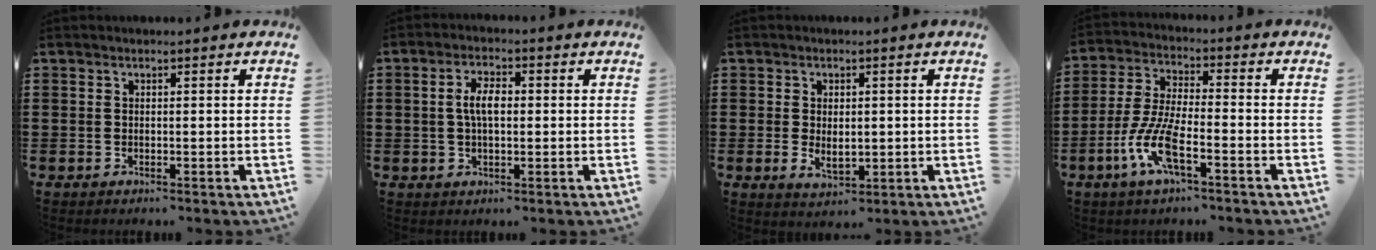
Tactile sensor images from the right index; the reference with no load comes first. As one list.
[{"total": 4.3, "force": [0.3, 2.0, 3.8], "torque": [-0.081, 0.006, 0.000]}, {"total": 3.0, "force": [-0.2, 1.9, 2.4], "torque": [-0.038, 0.004, -0.007]}, {"total": 8.6, "force": [-4.1, 2.2, 7.3], "torque": [-0.179, -0.013, -0.084]}]